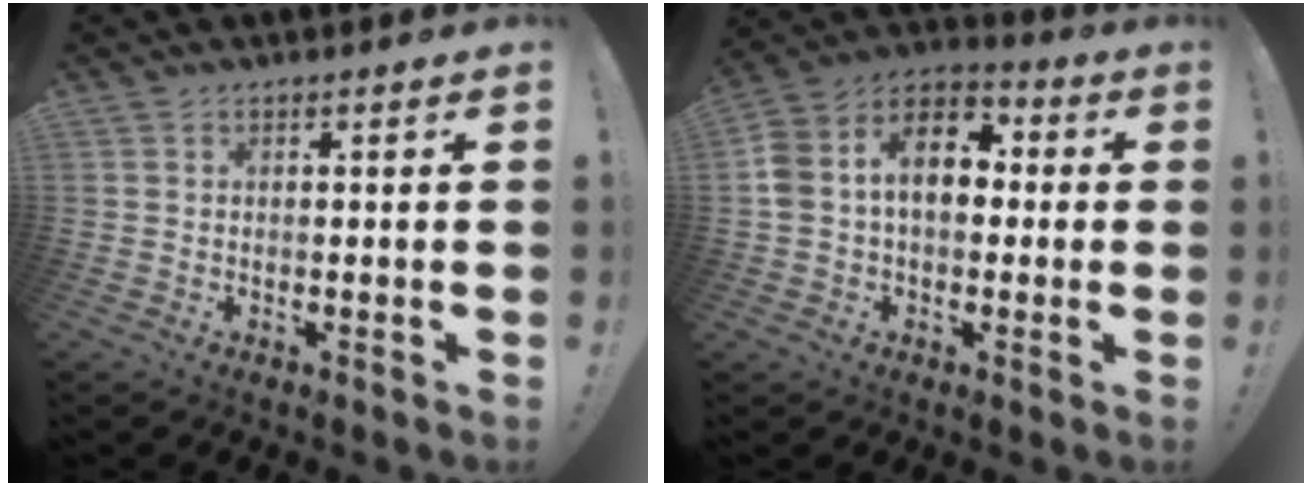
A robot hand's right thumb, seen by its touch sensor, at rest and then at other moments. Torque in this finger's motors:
{"motor_torque": [1.53, 1.53, 0.08, 0.01, 0.04]}